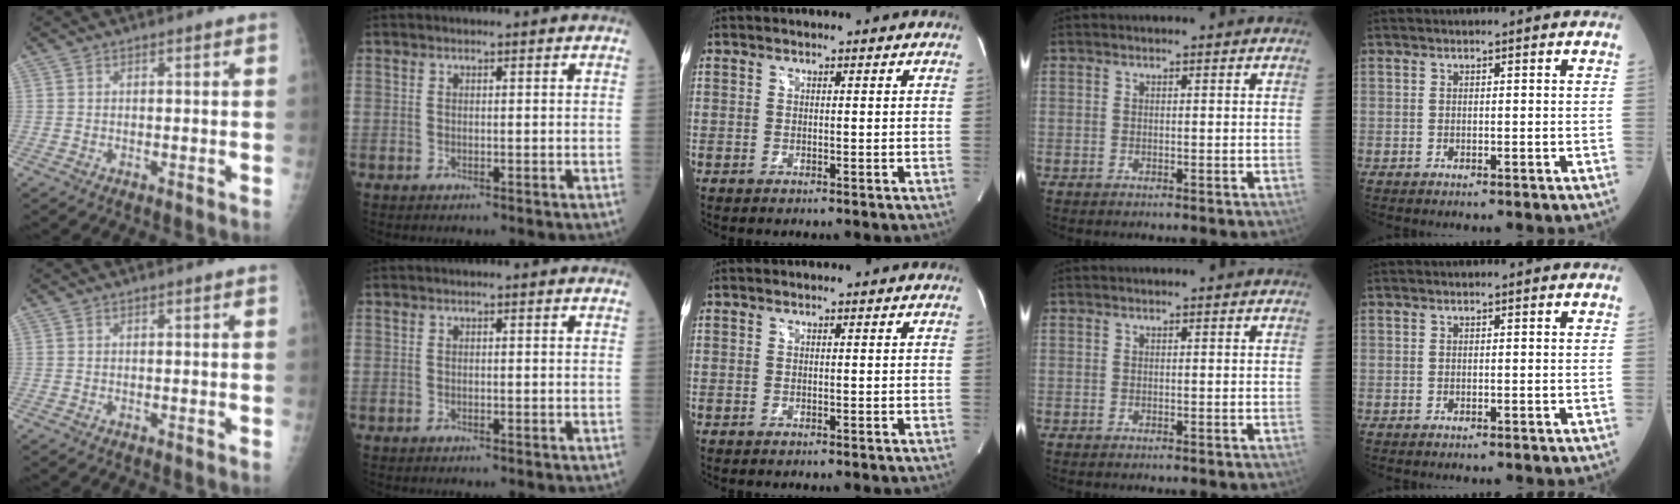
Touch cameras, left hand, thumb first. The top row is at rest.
{}